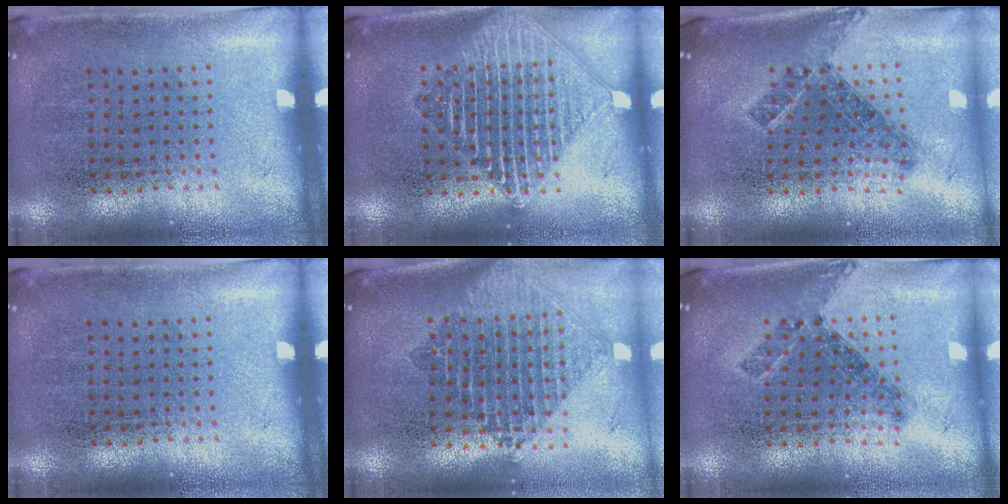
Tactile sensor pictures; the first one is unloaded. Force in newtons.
{"total": 3.3, "press": 3.2, "slide": 0.5}
{"total": 1.0, "press": 0.9, "slide": 0.6}
{"total": 0.0}
{"total": 2.2, "press": 1.7, "slide": 1.4}
{"total": 0.8, "press": 0.8, "slide": 0.3}